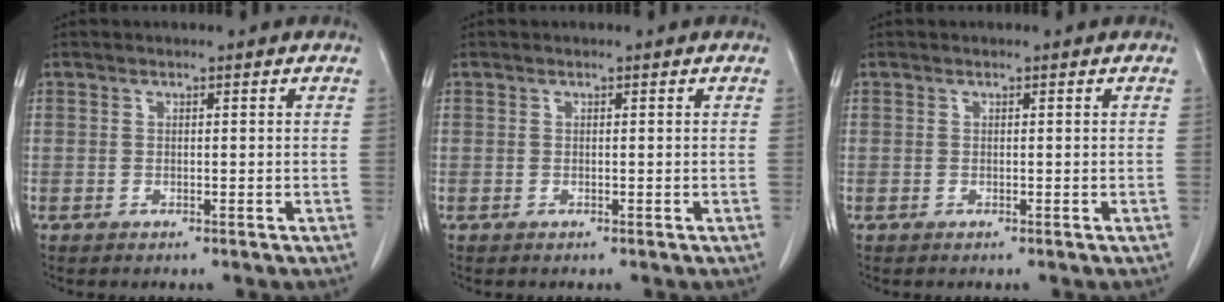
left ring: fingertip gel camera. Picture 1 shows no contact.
{"total": 0.0}
{"total": 0.0}